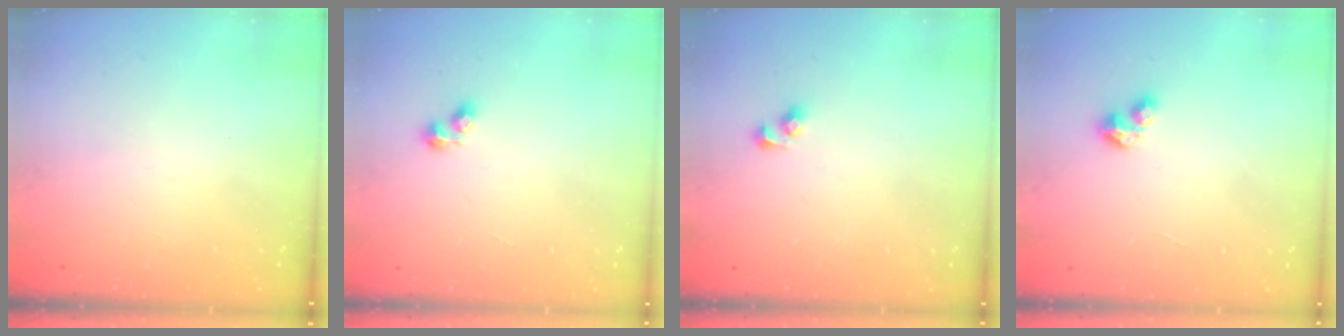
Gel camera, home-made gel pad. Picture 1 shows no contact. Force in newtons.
{"total": 2.5, "press": 2.5, "slide": 0.4}
{"total": 2.7, "press": 2.5, "slide": 1.2}
{"total": 2.7, "press": 2.7, "slide": 0.3}